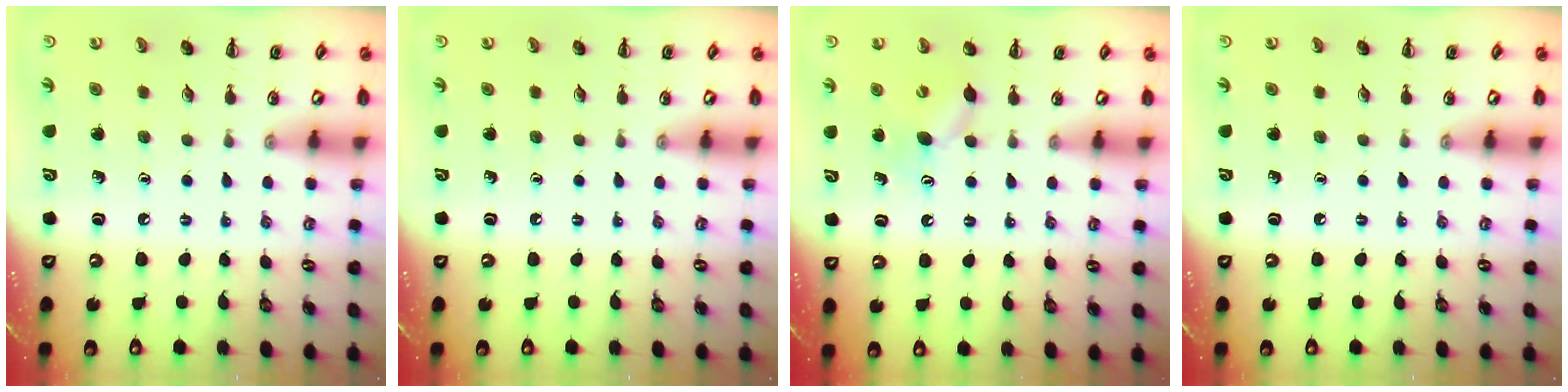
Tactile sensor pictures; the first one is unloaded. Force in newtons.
{"total": 0.0}
{"total": 6.5, "press": 6.3, "slide": 1.5}
{"total": 0.0}